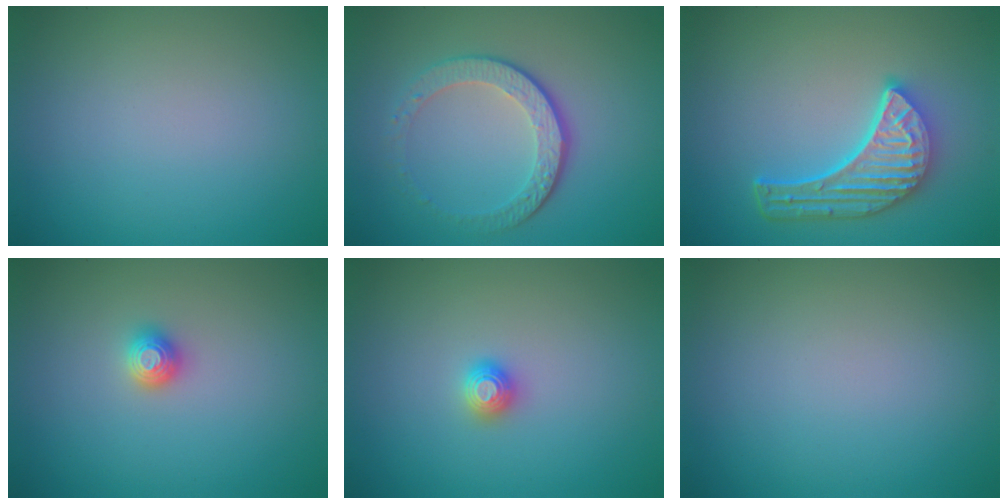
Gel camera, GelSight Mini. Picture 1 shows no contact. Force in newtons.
{"total": 4.1, "press": 3.0, "slide": 2.8}
{"total": 5.8, "press": 4.4, "slide": 3.7}
{"total": 1.3, "press": 1.2, "slide": 0.4}
{"total": 1.2, "press": 1.2, "slide": 0.1}
{"total": 0.0}